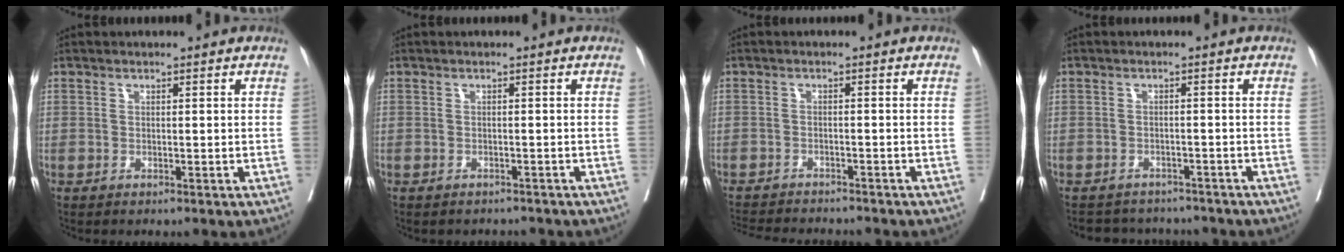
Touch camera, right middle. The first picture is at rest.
{"total": 2.8, "force": [-2.6, 1.0, 0.1], "torque": [0.001, 0.000, -0.035]}
{"total": 11.0, "force": [-10.3, 1.7, 3.5], "torque": [-0.060, -0.007, -0.141]}
{"total": 7.5, "force": [-7.0, 2.4, 0.8], "torque": [-0.008, 0.011, -0.086]}